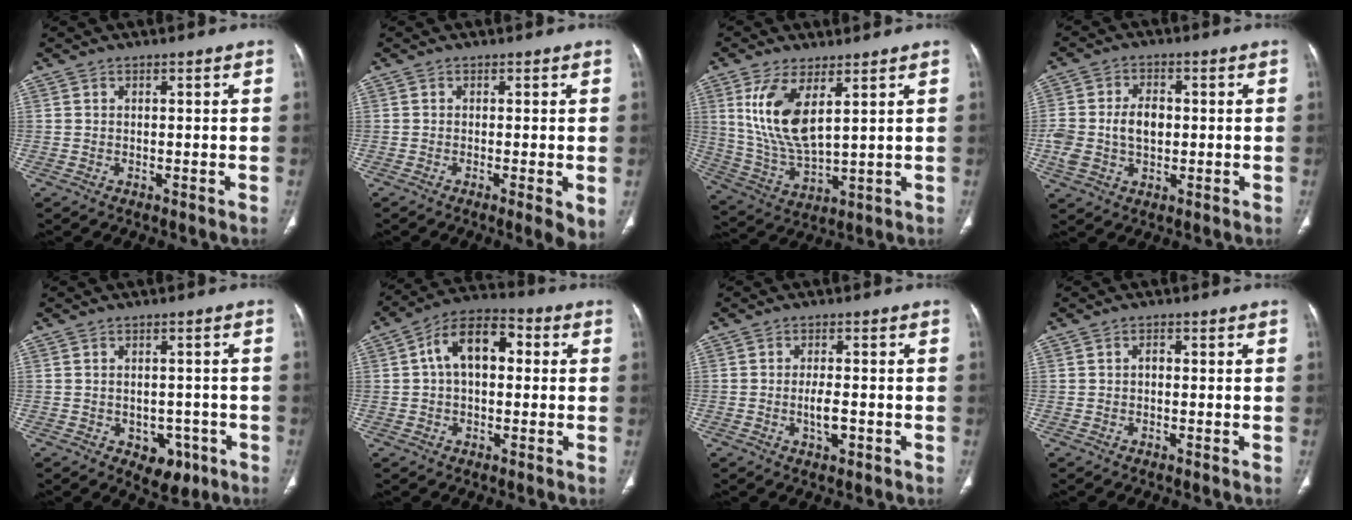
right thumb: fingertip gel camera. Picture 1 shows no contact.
{"total": 4.1, "force": [-1.0, 0.6, 3.9], "torque": [-0.066, -0.015, -0.020]}
{"total": 12.3, "force": [4.6, 5.0, 10.3], "torque": [-0.210, -0.025, 0.105]}
{"total": 8.6, "force": [-0.2, 5.9, 6.3], "torque": [-0.121, 0.017, 0.001]}
{"total": 6.0, "force": [-2.7, 4.1, 3.4], "torque": [-0.017, 0.015, -0.028]}
{"total": 11.4, "force": [1.6, 7.0, 8.9], "torque": [-0.134, 0.035, 0.014]}
{"total": 3.5, "force": [-1.1, 1.4, 3.0], "torque": [-0.052, 0.002, -0.018]}
{"total": 1.0, "force": [-0.2, 0.6, 0.7], "torque": [-0.008, 0.004, -0.007]}